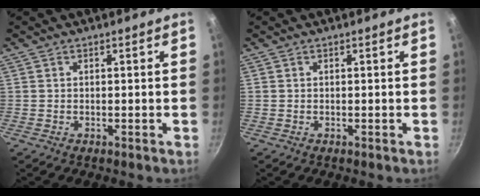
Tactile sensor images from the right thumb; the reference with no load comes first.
{"total": 0.0}